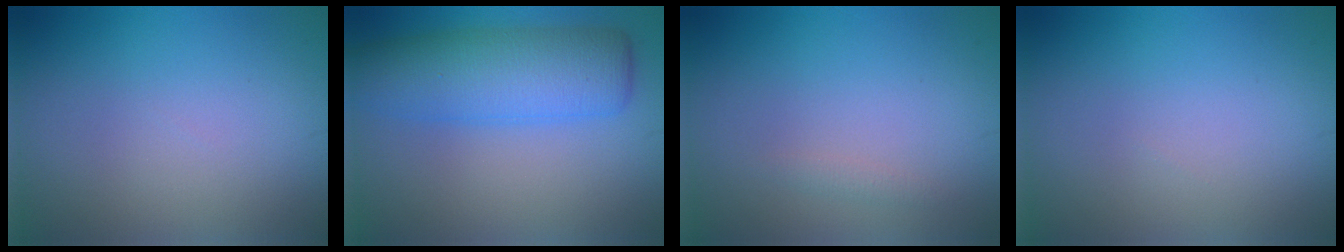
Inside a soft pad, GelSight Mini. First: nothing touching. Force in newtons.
{"total": 7.8, "press": 7.8, "slide": 0.1}
{"total": 0.7, "press": 0.7, "slide": 0.0}
{"total": 0.0}